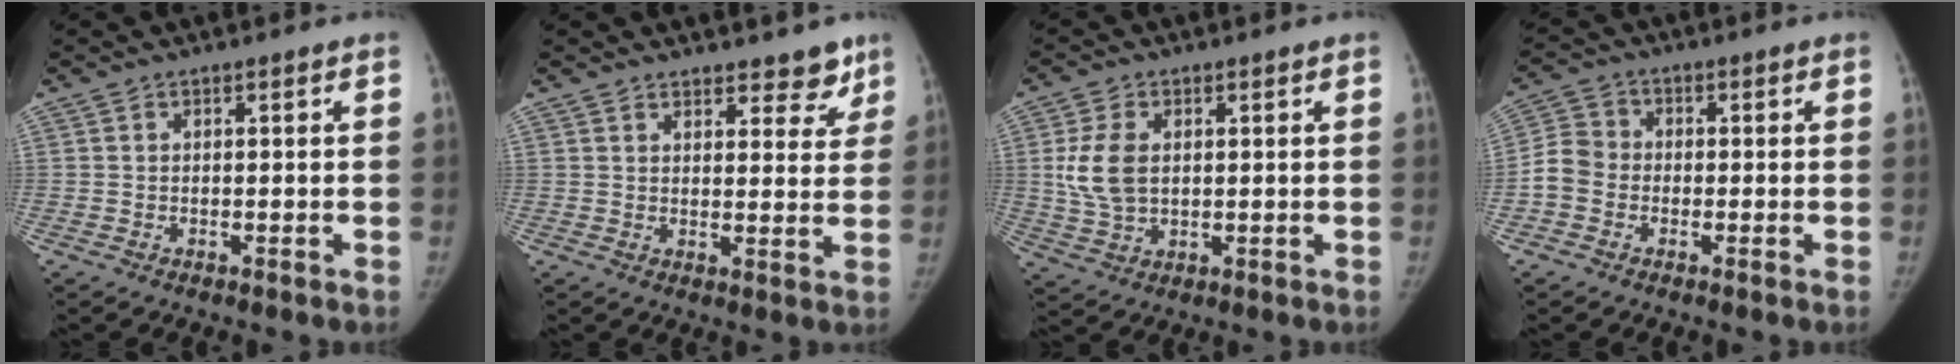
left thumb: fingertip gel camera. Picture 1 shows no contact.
{"total": 6.7, "force": [5.5, 3.0, 2.5], "torque": [0.007, -0.032, 0.068]}
{"total": 7.9, "force": [1.4, 5.1, 5.8], "torque": [-0.114, -0.005, 0.034]}
{"total": 5.4, "force": [-1.4, 4.7, 2.3], "torque": [-0.035, 0.015, -0.039]}